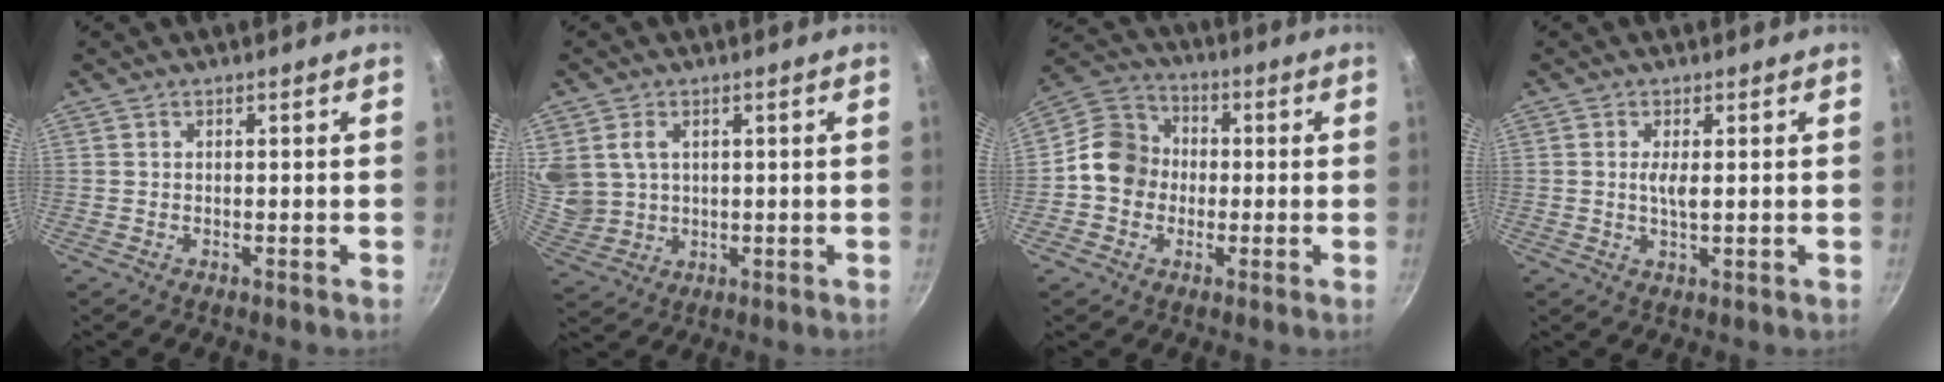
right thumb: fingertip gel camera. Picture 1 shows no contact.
{"total": 9.6, "force": [3.1, 7.5, 5.2], "torque": [-0.096, -0.013, 0.075]}
{"total": 10.5, "force": [-1.0, 9.3, 4.8], "torque": [-0.049, 0.030, -0.039]}
{"total": 2.8, "force": [0.4, 0.7, 2.7], "torque": [-0.051, -0.004, 0.007]}